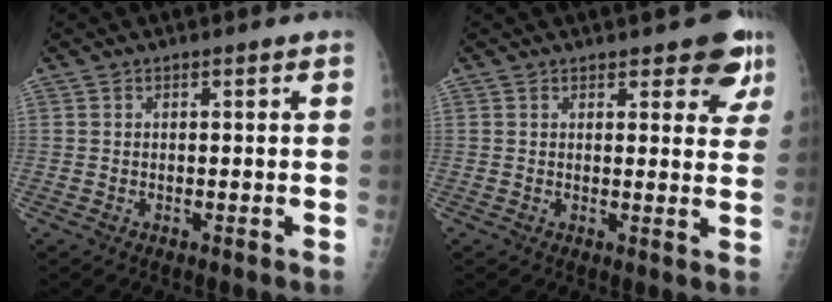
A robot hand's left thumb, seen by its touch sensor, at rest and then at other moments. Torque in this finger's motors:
{"motor_torque": [1.40, 1.18, 0.23, -0.34, 0.00]}